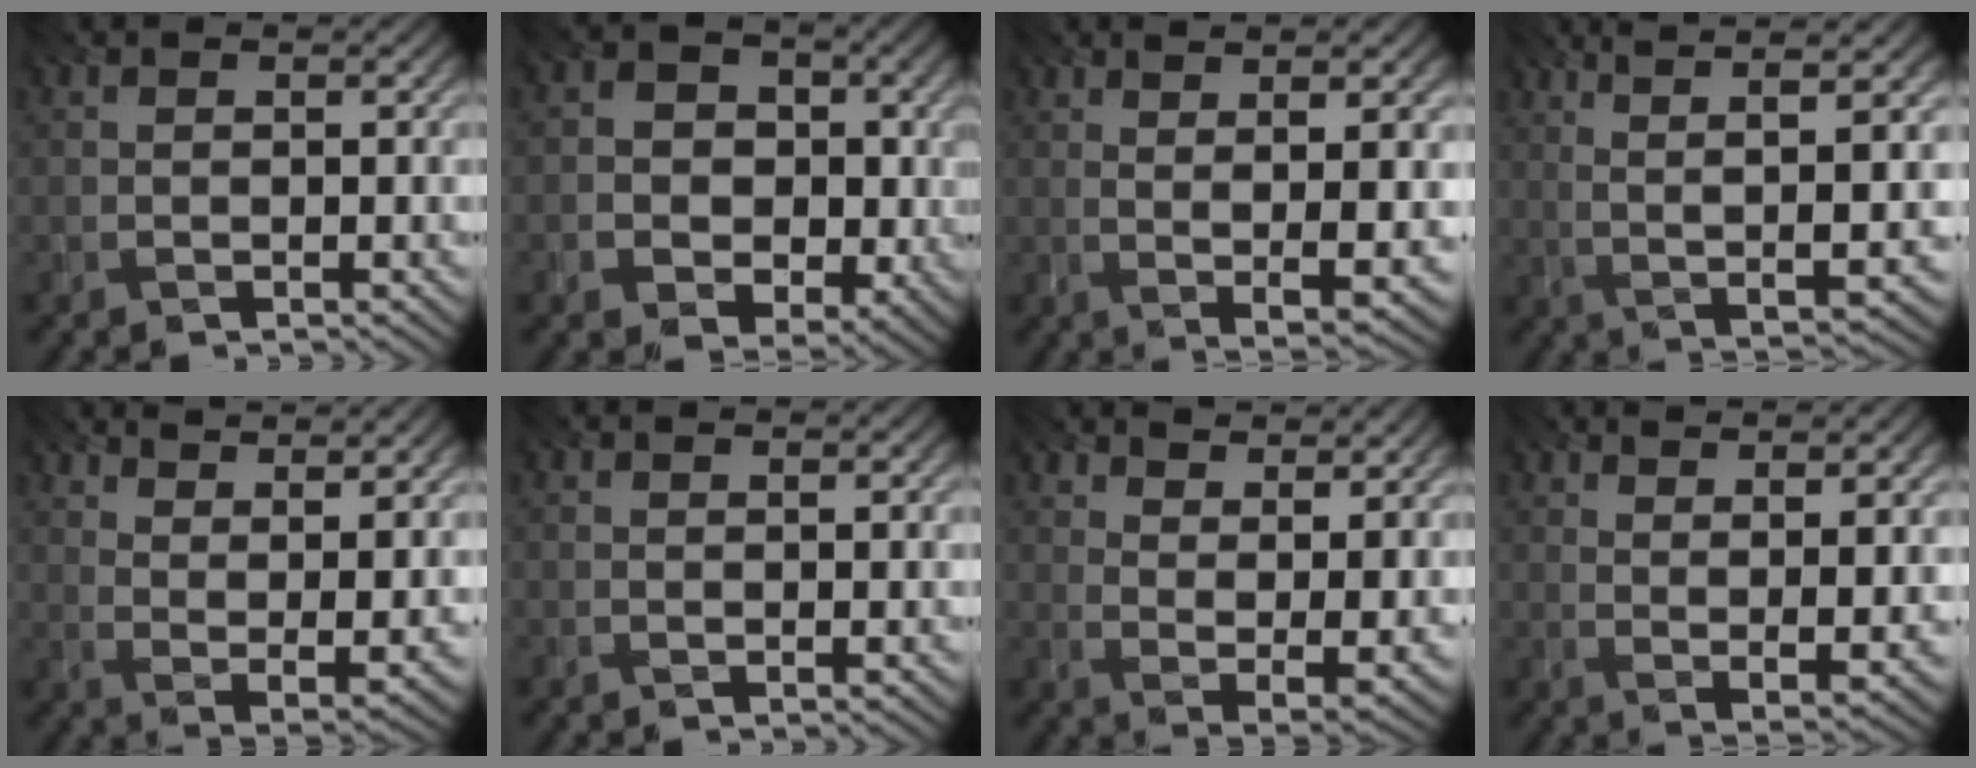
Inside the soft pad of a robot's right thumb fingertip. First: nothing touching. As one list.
[{"total": 7.6, "force": [-0.8, 6.5, 3.9], "torque": [-0.076, -0.009, -0.024]}, {"total": 8.3, "force": [1.6, 1.6, 8.0], "torque": [-0.106, 0.011, 0.024]}, {"total": 8.9, "force": [3.0, 1.3, 8.3], "torque": [-0.155, 0.008, 0.059]}, {"total": 11.5, "force": [8.3, 3.2, 7.4], "torque": [-0.129, -0.002, 0.120]}, {"total": 0.9, "force": [0.6, 0.1, 0.6], "torque": [-0.010, -0.001, 0.014]}, {"total": 11.3, "force": [8.0, 3.7, 7.0], "torque": [-0.122, -0.005, 0.117]}, {"total": 8.4, "force": [5.1, 1.8, 6.4], "torque": [-0.102, 0.002, 0.076]}]